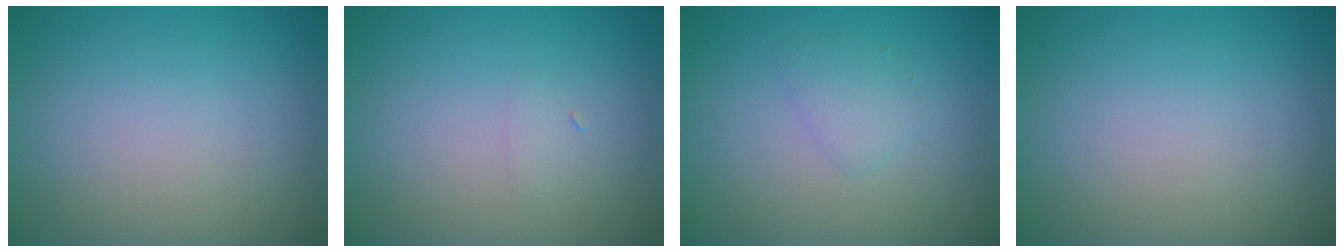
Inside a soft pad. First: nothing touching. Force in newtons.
{"total": 0.6, "press": 0.6, "slide": 0.0}
{"total": 1.4, "press": 1.4, "slide": 0.0}
{"total": 0.0}